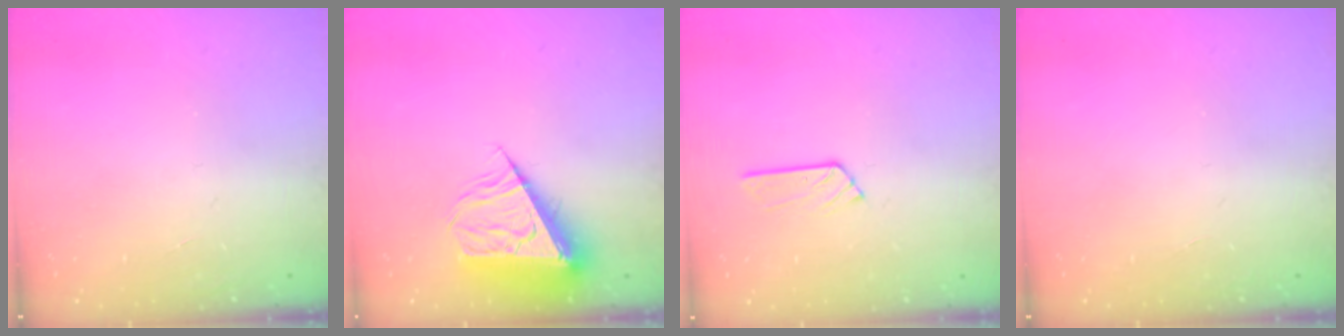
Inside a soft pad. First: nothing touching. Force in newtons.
{"total": 9.3, "press": 9.3, "slide": 1.2}
{"total": 3.7, "press": 3.7, "slide": 0.4}
{"total": 0.0}